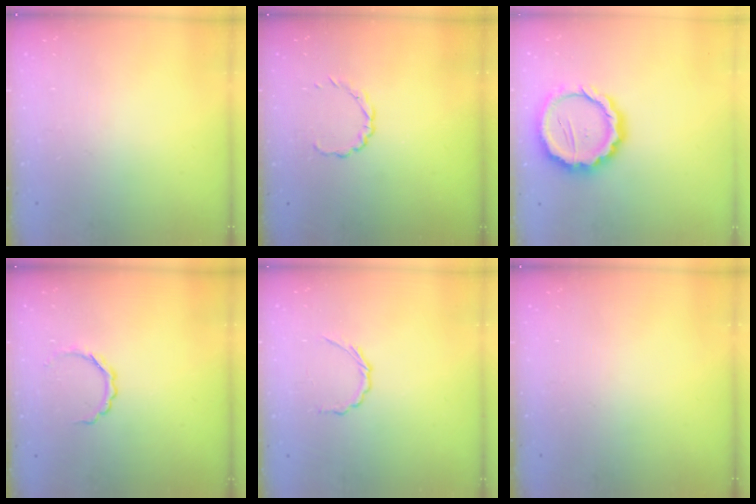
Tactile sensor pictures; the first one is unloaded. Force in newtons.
{"total": 2.8, "press": 2.7, "slide": 0.9}
{"total": 15.8, "press": 15.5, "slide": 3.2}
{"total": 5.2, "press": 5.0, "slide": 1.3}
{"total": 2.4, "press": 2.3, "slide": 0.9}
{"total": 0.0}